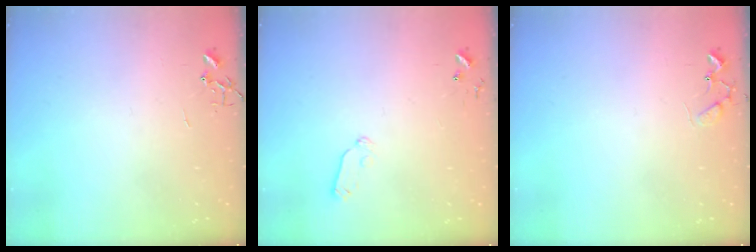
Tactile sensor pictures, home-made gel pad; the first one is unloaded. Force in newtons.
{"total": 5.9, "press": 5.9, "slide": 0.8}
{"total": 6.2, "press": 6.2, "slide": 0.4}